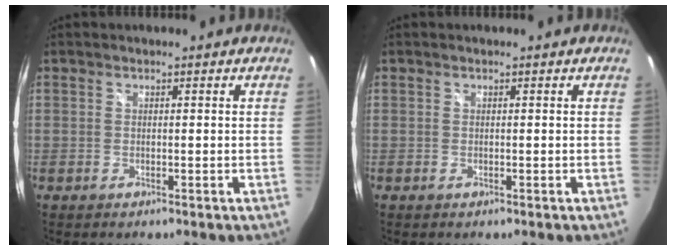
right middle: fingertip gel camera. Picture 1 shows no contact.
{"total": 0.0}